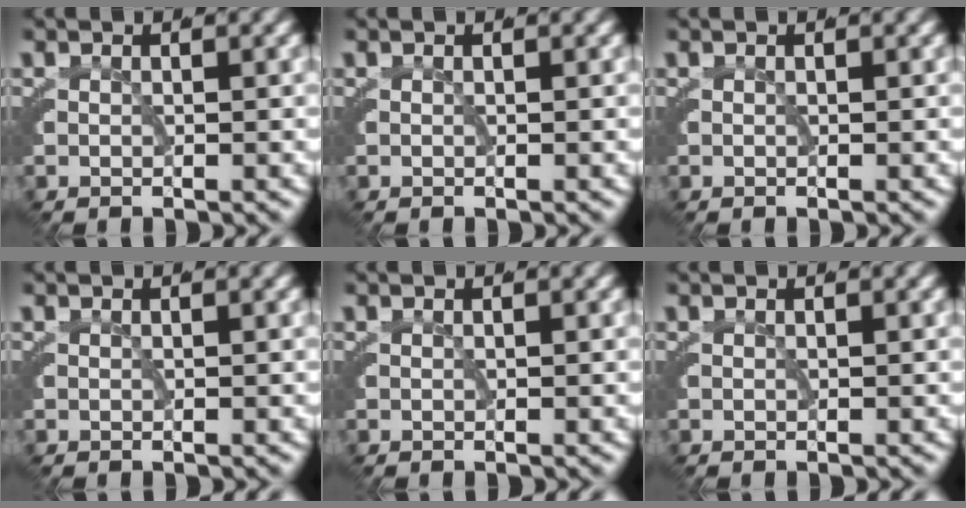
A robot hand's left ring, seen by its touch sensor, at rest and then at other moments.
{"total": 0.0}
{"total": 0.0}
{"total": 0.0}
{"total": 0.0}
{"total": 0.0}